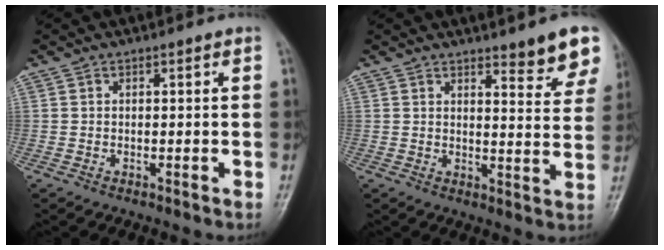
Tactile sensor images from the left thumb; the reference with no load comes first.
{"total": 7.7, "force": [5.7, 1.8, 4.8], "torque": [-0.037, -0.041, 0.069]}